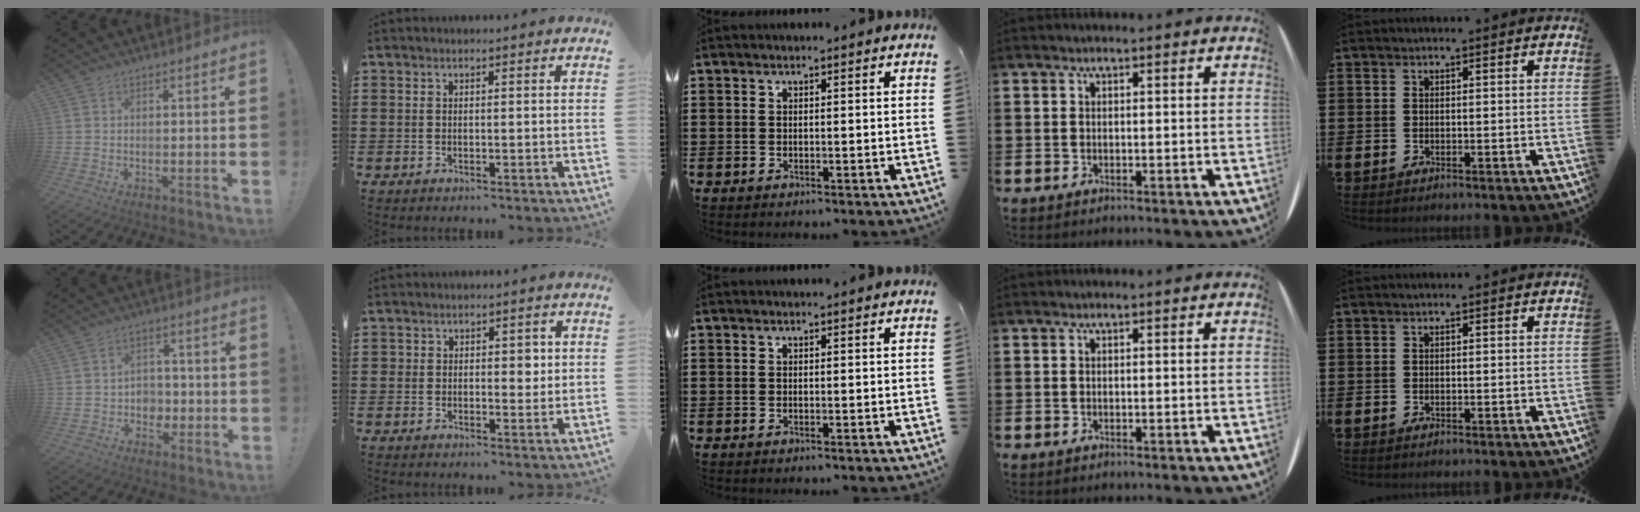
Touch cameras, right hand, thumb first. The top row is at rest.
{"thumb": {"total": 5.4, "force": [-0.3, 5.2, 1.6], "torque": [-0.021, -0.003, -0.004]}, "index": {"total": 2.5, "force": [0.1, 1.9, 1.7], "torque": [-0.030, 0.008, -0.005]}}